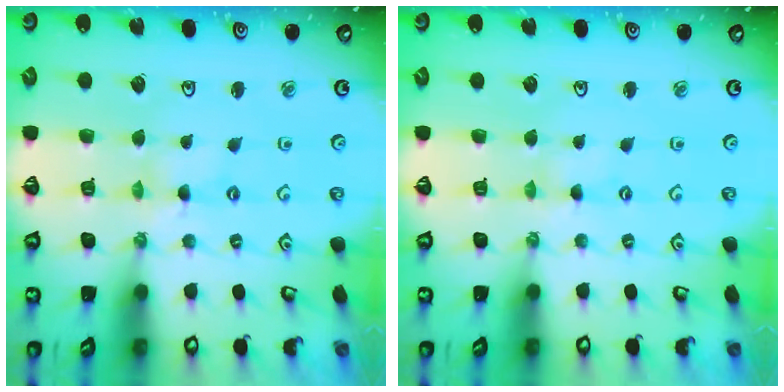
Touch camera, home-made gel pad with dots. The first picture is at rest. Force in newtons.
{"total": 0.0}